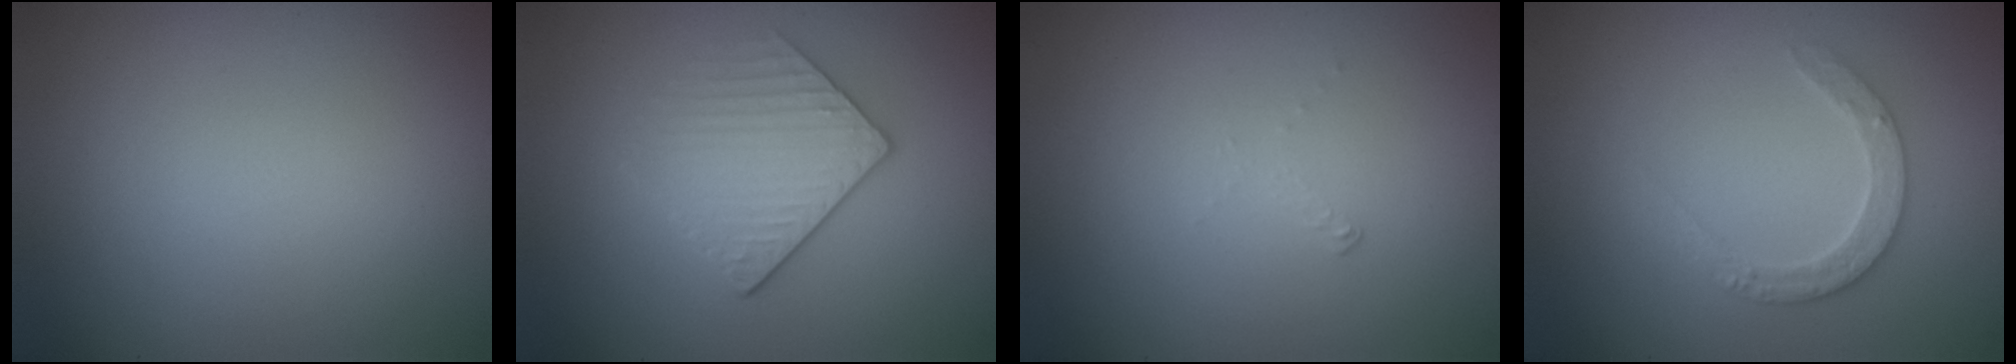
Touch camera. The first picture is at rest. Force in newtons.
{"total": 2.9, "press": 2.6, "slide": 1.2}
{"total": 0.6, "press": 0.2, "slide": 0.6}
{"total": 2.7, "press": 2.6, "slide": 0.5}